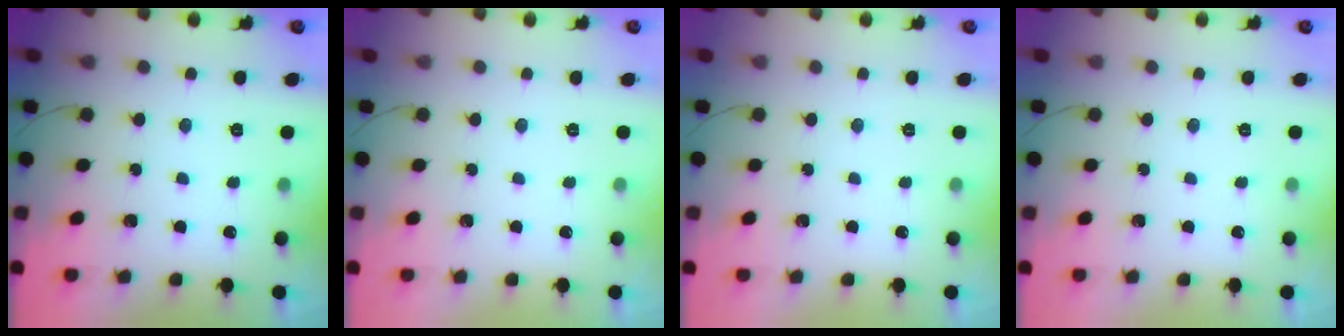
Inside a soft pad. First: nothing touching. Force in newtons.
{"total": 0.0}
{"total": 0.0}
{"total": 0.0}